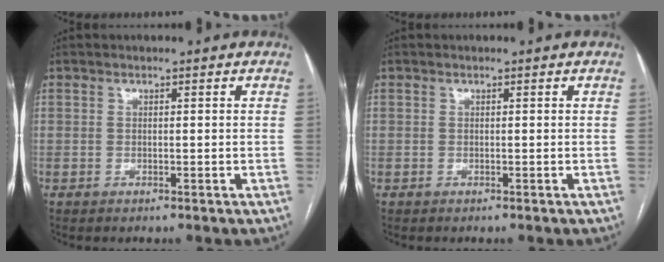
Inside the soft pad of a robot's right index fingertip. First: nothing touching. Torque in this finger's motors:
{"motor_torque": [0.00, 0.00, 0.00, 0.00]}